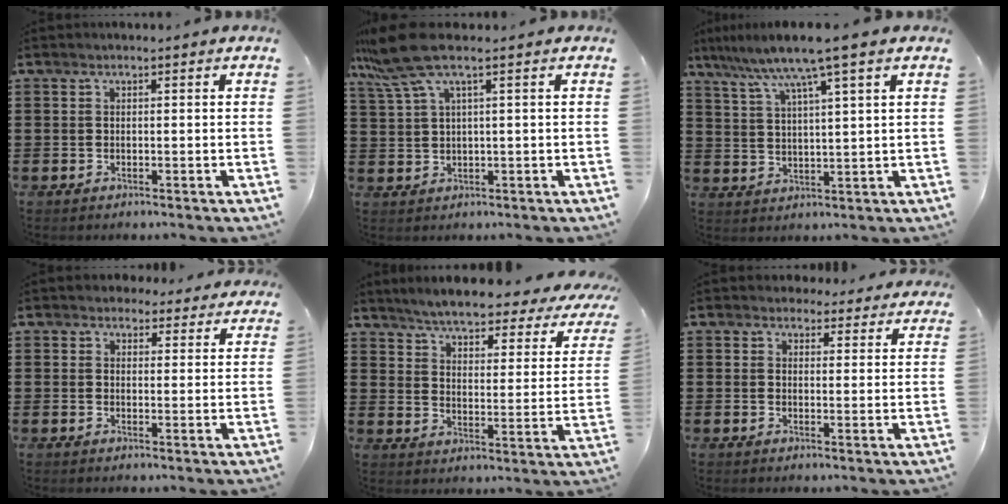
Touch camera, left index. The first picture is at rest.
{"total": 7.0, "force": [3.6, 1.0, 5.9], "torque": [-0.154, -0.015, 0.058]}
{"total": 6.9, "force": [5.0, -0.6, 4.8], "torque": [-0.110, -0.023, 0.078]}
{"total": 3.2, "force": [2.8, 1.4, 0.5], "torque": [-0.020, -0.001, 0.054]}
{"total": 4.6, "force": [4.4, 0.0, 1.3], "torque": [-0.050, -0.037, 0.069]}
{"total": 3.5, "force": [3.2, 1.2, 0.5], "torque": [-0.012, -0.008, 0.059]}